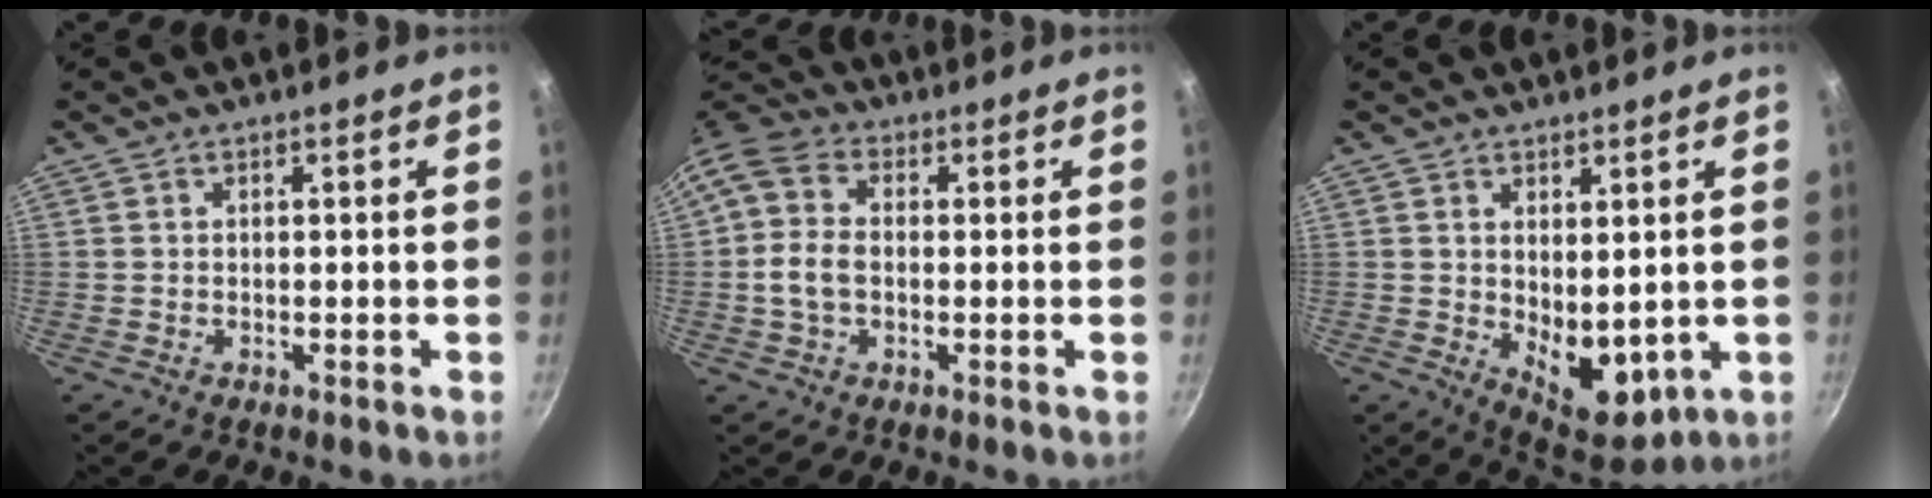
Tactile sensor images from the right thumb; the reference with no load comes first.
{"total": 8.6, "force": [0.2, 5.9, 6.2], "torque": [-0.122, 0.016, -0.011]}
{"total": 9.2, "force": [0.7, 5.3, 7.5], "torque": [-0.082, -0.029, 0.031]}